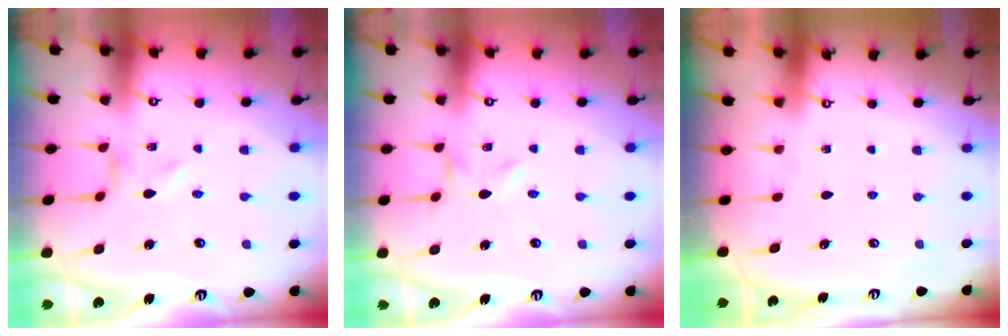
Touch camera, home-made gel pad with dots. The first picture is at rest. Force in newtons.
{"total": 0.0}
{"total": 0.0}